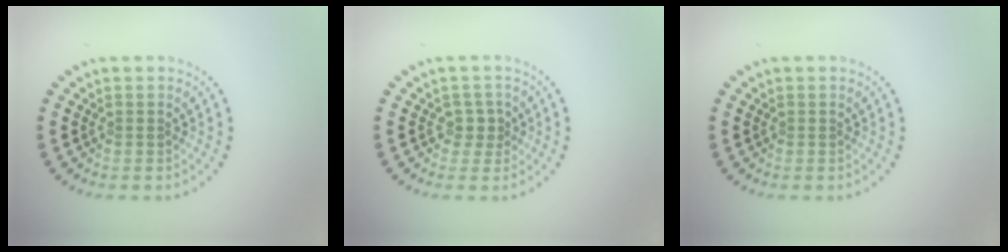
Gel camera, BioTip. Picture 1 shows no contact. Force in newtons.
{"total": 1.6, "press": 1.3, "slide": 0.9}
{"total": 0.0}